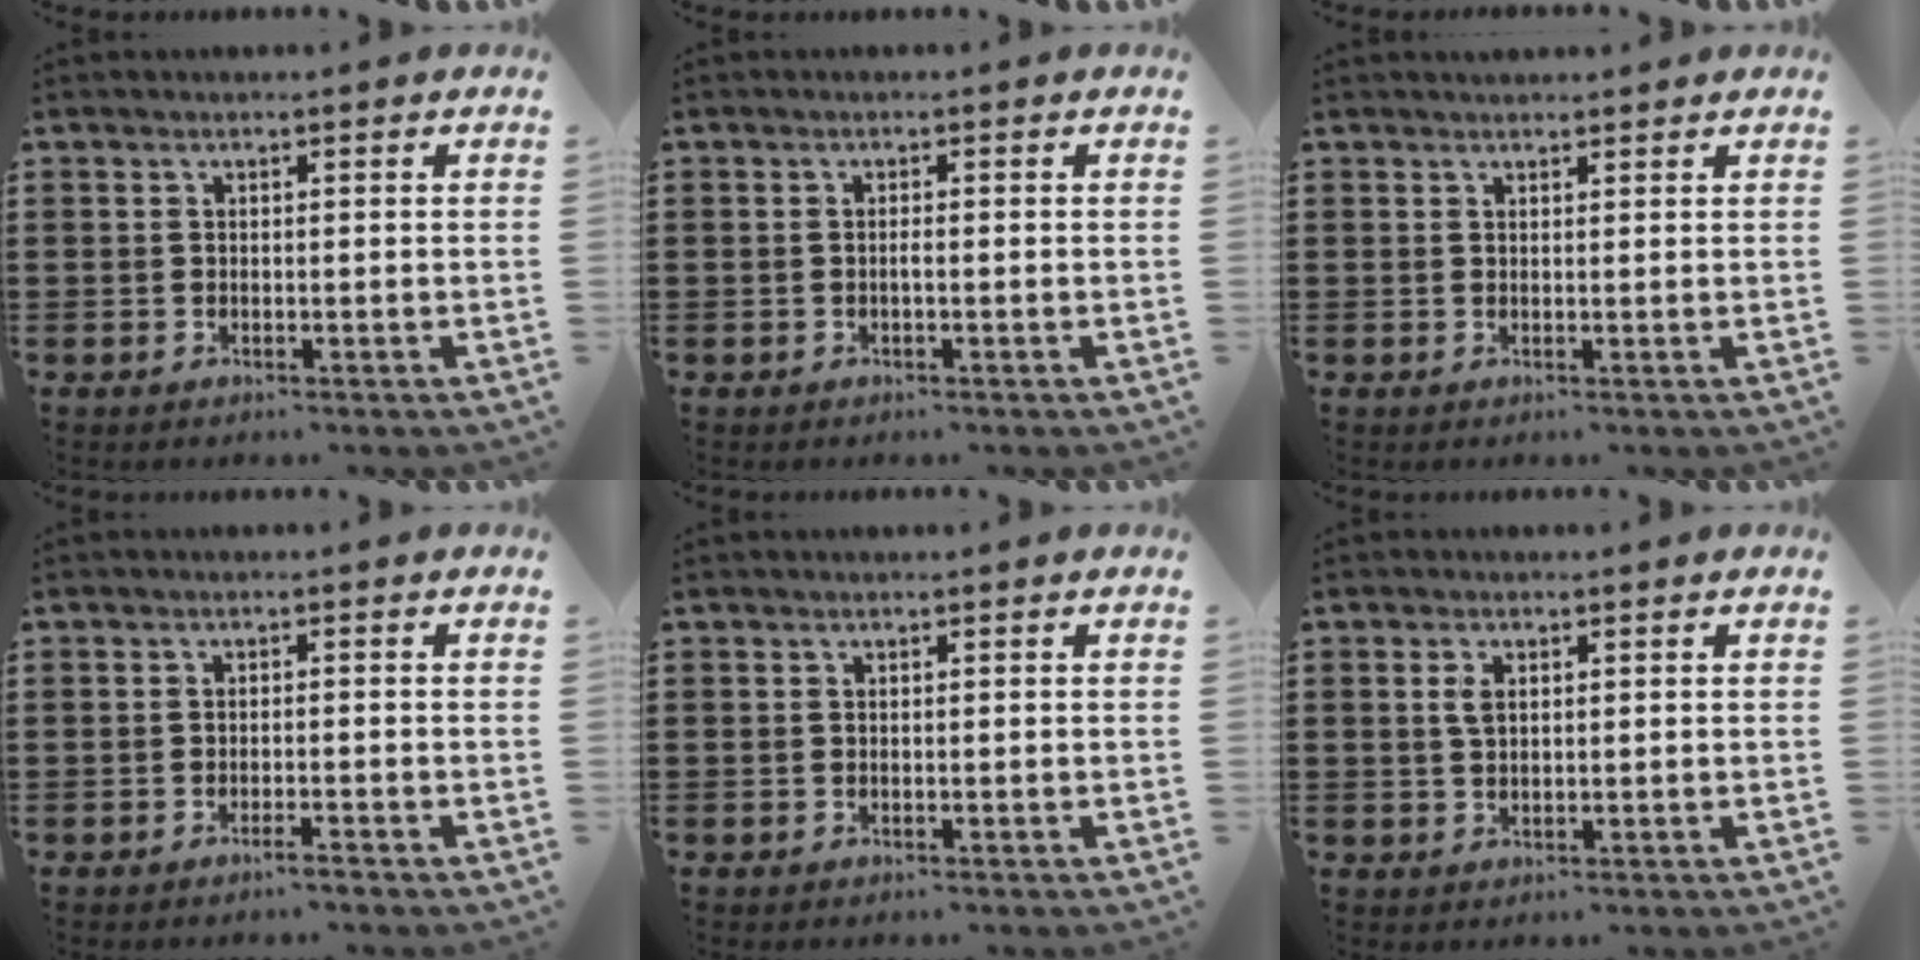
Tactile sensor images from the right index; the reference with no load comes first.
{"total": 0.7, "force": [-0.3, 0.0, 0.7], "torque": [-0.014, -0.002, -0.006]}
{"total": 1.0, "force": [1.0, 0.2, -0.1], "torque": [0.000, 0.002, 0.019]}
{"total": 1.5, "force": [-1.2, 0.0, 0.9], "torque": [-0.015, -0.004, -0.020]}
{"total": 0.0}
{"total": 2.3, "force": [0.7, 1.2, 1.8], "torque": [-0.040, 0.006, 0.011]}